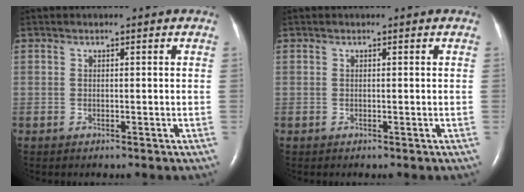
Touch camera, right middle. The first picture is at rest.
{"total": 0.0}